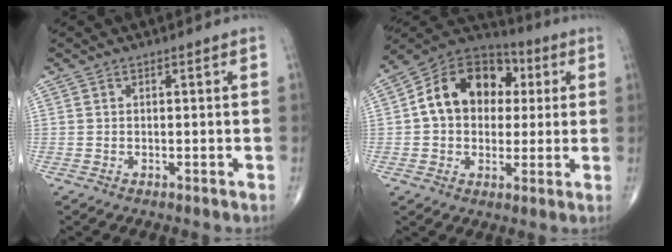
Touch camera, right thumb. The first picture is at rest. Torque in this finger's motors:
{"motor_torque": [1.72, 1.93, 1.43, 0.21, 0.15]}